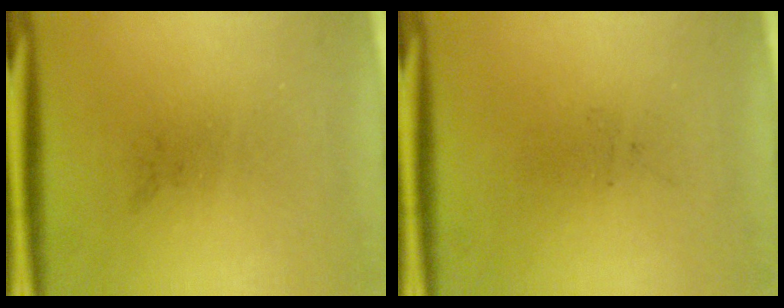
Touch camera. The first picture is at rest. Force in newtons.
{"total": 0.0}